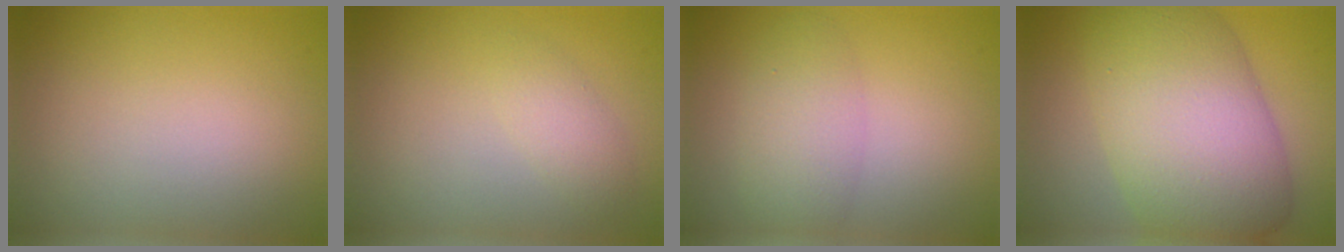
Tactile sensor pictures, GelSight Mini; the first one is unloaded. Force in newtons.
{"total": 1.7, "press": 1.7, "slide": 0.0}
{"total": 2.4, "press": 2.4, "slide": 0.2}
{"total": 12.0, "press": 12.0, "slide": 0.2}